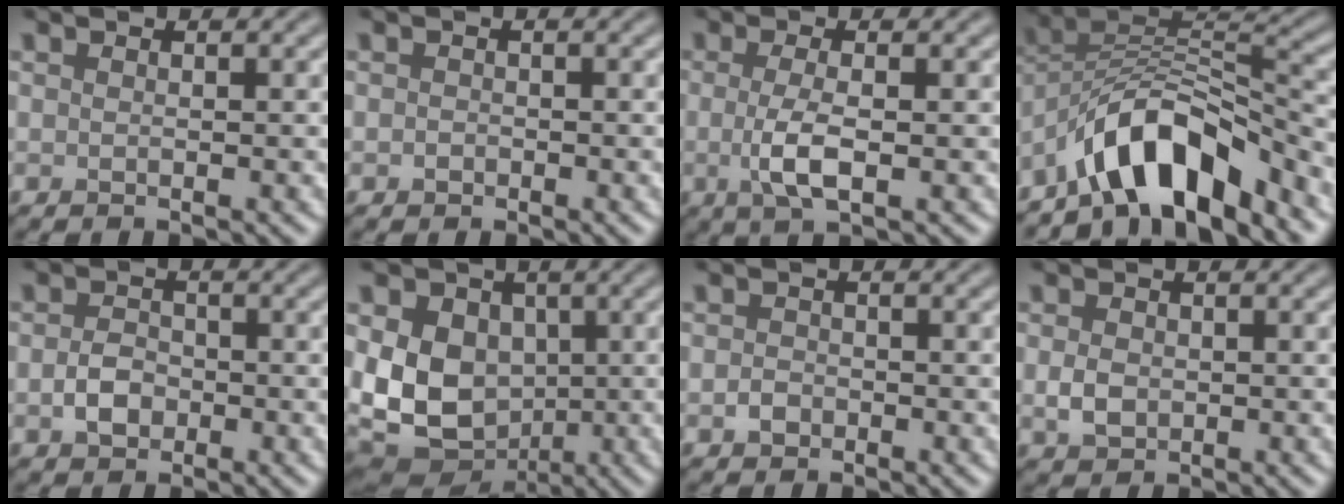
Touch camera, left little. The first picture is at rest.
{"total": 0.6, "force": [-0.3, 0.5, 0.2], "torque": [0.000, -0.004, -0.006]}
{"total": 3.3, "force": [-0.4, 1.0, 3.1], "torque": [-0.067, -0.006, -0.009]}
{"total": 8.9, "force": [-6.2, 3.0, 5.6], "torque": [-0.079, 0.010, -0.116]}
{"total": 2.3, "force": [-0.7, 1.8, 1.3], "torque": [-0.025, 0.001, -0.019]}
{"total": 10.8, "force": [-0.2, 8.2, 7.0], "torque": [-0.123, -0.007, -0.005]}
{"total": 1.2, "force": [-0.6, 1.0, 0.4], "torque": [-0.005, -0.001, -0.013]}
{"total": 2.1, "force": [-0.2, 1.6, 1.3], "torque": [-0.027, -0.003, -0.006]}